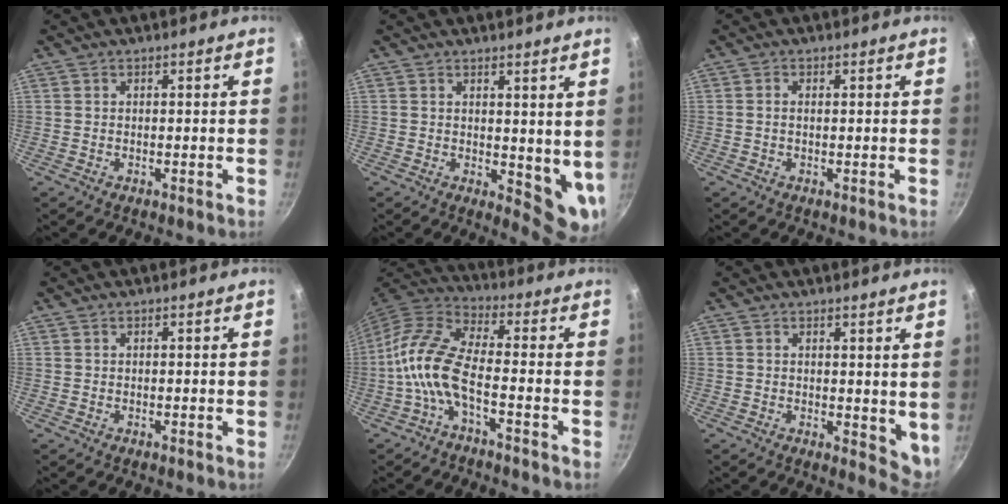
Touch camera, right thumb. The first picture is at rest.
{"total": 7.1, "force": [2.2, 3.6, 5.8], "torque": [-0.063, -0.028, 0.033]}
{"total": 1.0, "force": [0.0, 0.6, 0.8], "torque": [-0.018, 0.004, -0.002]}
{"total": 0.0}
{"total": 10.6, "force": [-3.5, 3.9, 9.2], "torque": [-0.201, 0.038, -0.083]}
{"total": 5.3, "force": [1.6, 3.0, 4.1], "torque": [-0.045, -0.016, 0.024]}